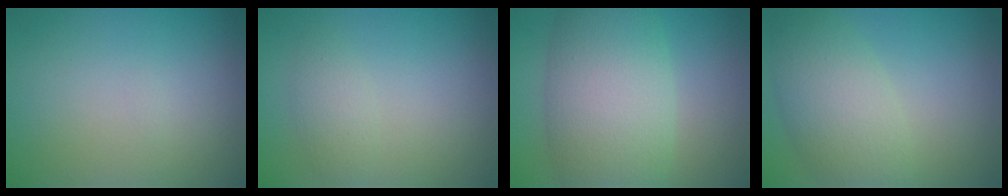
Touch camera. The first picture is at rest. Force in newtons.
{"total": 1.6, "press": 1.6, "slide": 0.1}
{"total": 9.5, "press": 9.5, "slide": 0.3}
{"total": 5.5, "press": 5.5, "slide": 0.3}